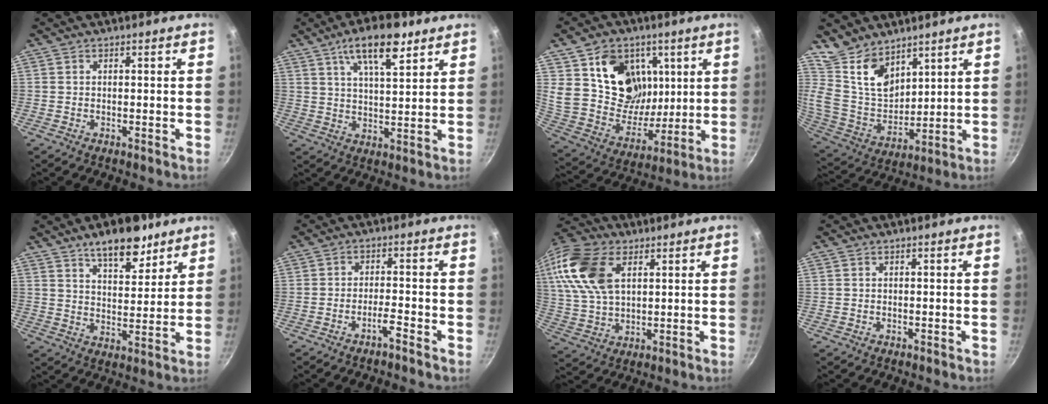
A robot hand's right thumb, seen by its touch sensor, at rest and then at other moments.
{"total": 11.0, "force": [6.3, 3.8, 8.2], "torque": [-0.121, -0.021, 0.105]}
{"total": 19.6, "force": [7.4, 15.1, 10.2], "torque": [-0.135, -0.051, 0.144]}
{"total": 12.1, "force": [8.7, 6.6, 5.2], "torque": [-0.066, -0.063, 0.182]}
{"total": 11.1, "force": [7.6, 4.8, 6.4], "torque": [-0.062, -0.045, 0.118]}
{"total": 2.9, "force": [-2.2, 0.1, 1.9], "torque": [-0.039, 0.021, -0.036]}
{"total": 17.3, "force": [6.1, 10.6, 12.2], "torque": [-0.241, -0.001, 0.115]}
{"total": 0.0}